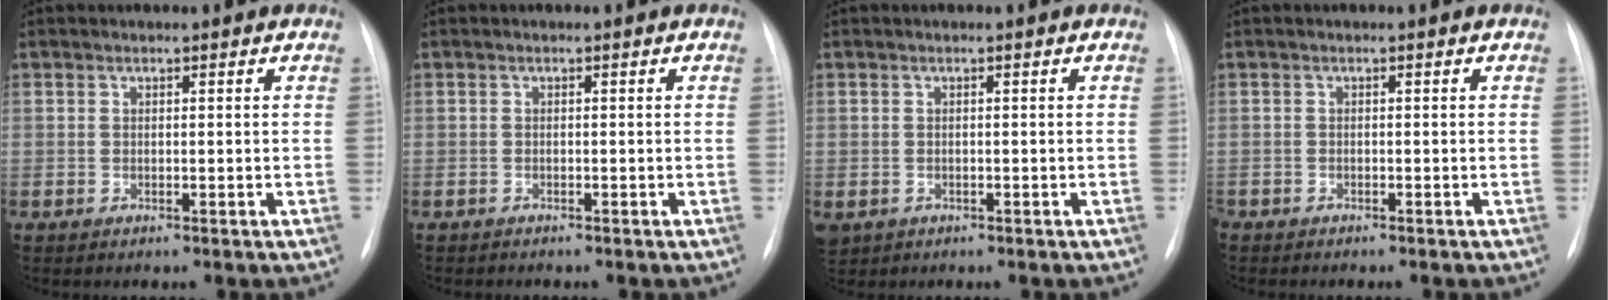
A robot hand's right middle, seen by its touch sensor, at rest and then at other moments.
{"total": 0.6, "force": [-0.6, 0.1, 0.0], "torque": [-0.008, -0.001, -0.012]}
{"total": 3.6, "force": [-1.6, 3.0, 1.3], "torque": [-0.028, -0.002, -0.019]}
{"total": 1.9, "force": [-1.6, 0.7, 0.6], "torque": [-0.010, -0.002, -0.022]}